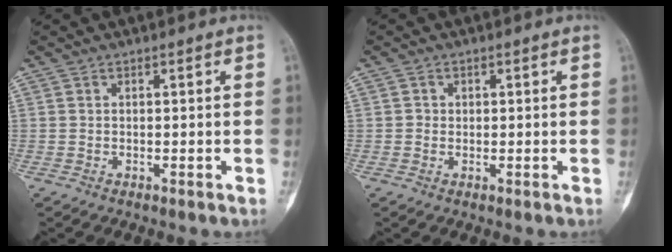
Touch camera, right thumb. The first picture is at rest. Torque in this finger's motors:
{"motor_torque": [-0.59, 0.04, 0.29, -0.09, 0.00]}